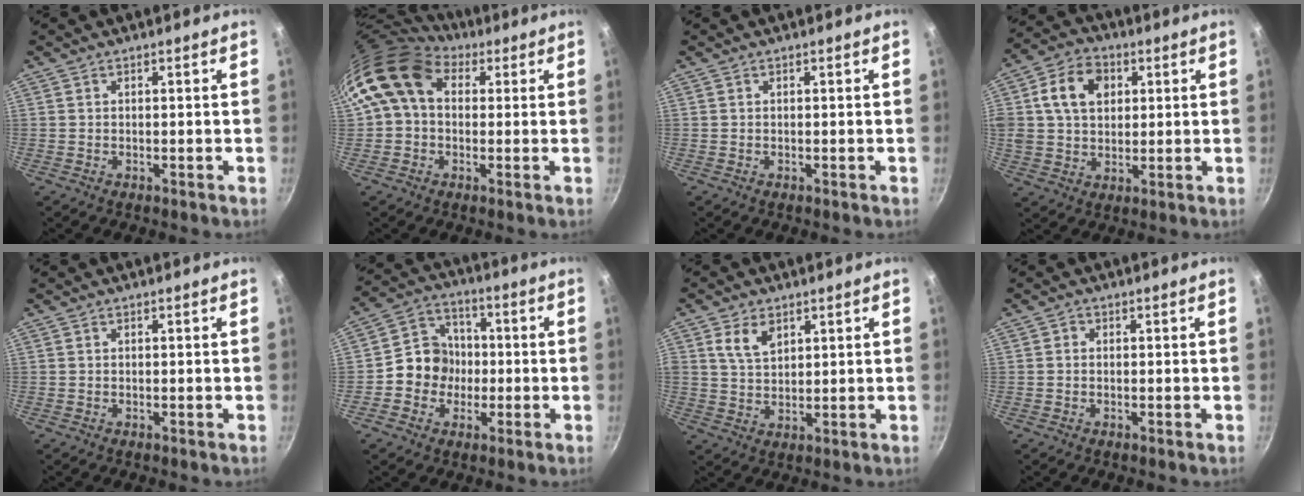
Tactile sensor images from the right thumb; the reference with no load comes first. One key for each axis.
{"total": 12.2, "fx": 3.0, "fy": 9.1, "fz": 7.4, "tx": -0.115, "ty": 0.015, "tz": 0.032}
{"total": 0.0}
{"total": 12.1, "fx": 3.4, "fy": 9.1, "fz": 7.2, "tx": -0.112, "ty": 0.008, "tz": 0.047}
{"total": 0.0}
{"total": 9.8, "fx": -1.5, "fy": 8.8, "fz": 4.0, "tx": -0.026, "ty": 0.027, "tz": -0.043}
{"total": 5.7, "fx": 2.7, "fy": 3.6, "fz": 3.5, "tx": -0.054, "ty": -0.011, "tz": 0.055}
{"total": 0.7, "fx": -0.1, "fy": 0.7, "fz": 0.3, "tx": -0.004, "ty": 0.004, "tz": -0.003}